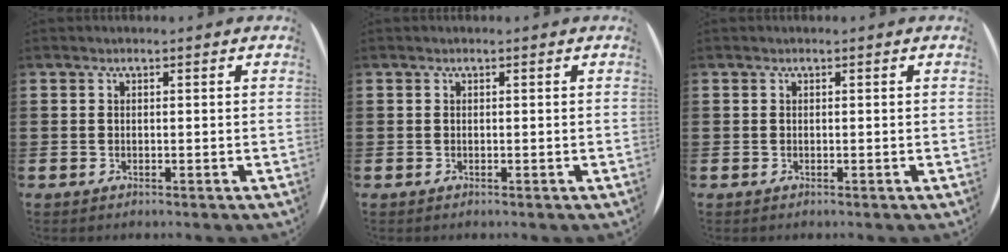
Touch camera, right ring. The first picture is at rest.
{"total": 0.0}
{"total": 0.0}